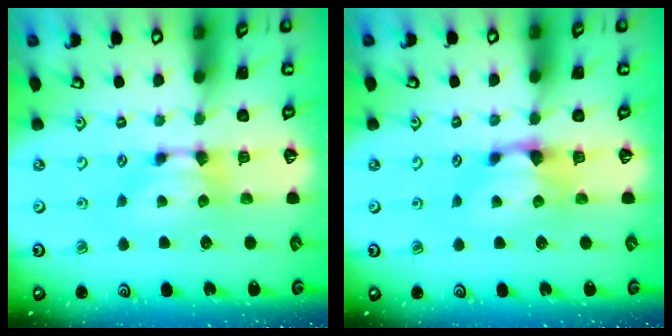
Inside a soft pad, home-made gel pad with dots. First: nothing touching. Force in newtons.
{"total": 1.2, "press": 0.8, "slide": 0.9}